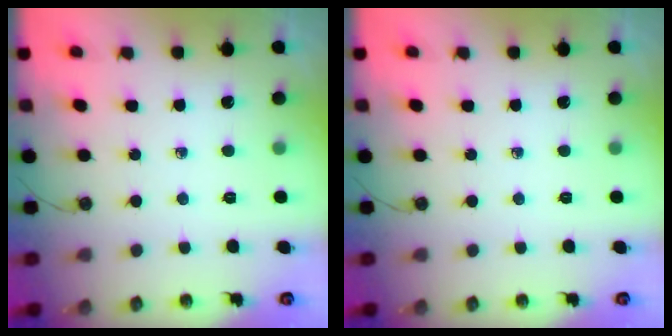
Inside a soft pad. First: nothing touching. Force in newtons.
{"total": 0.0}